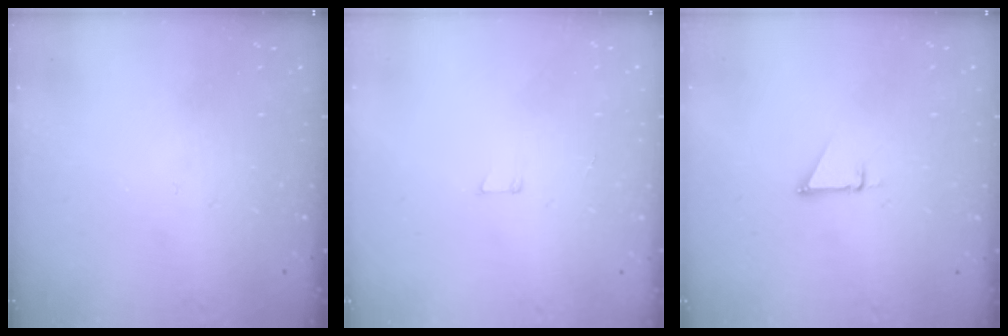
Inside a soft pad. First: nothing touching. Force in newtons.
{"total": 3.0, "press": 3.0, "slide": 0.2}
{"total": 2.3, "press": 2.3, "slide": 0.1}